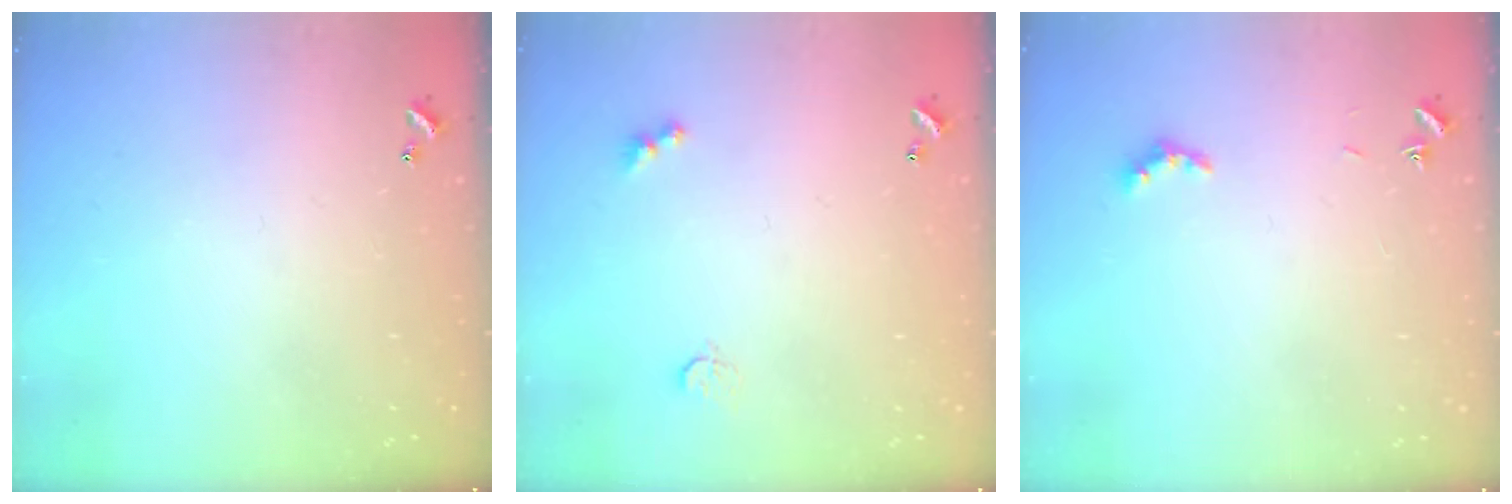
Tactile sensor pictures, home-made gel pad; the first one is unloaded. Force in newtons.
{"total": 2.9, "press": 2.8, "slide": 0.7}
{"total": 3.5, "press": 3.4, "slide": 1.0}